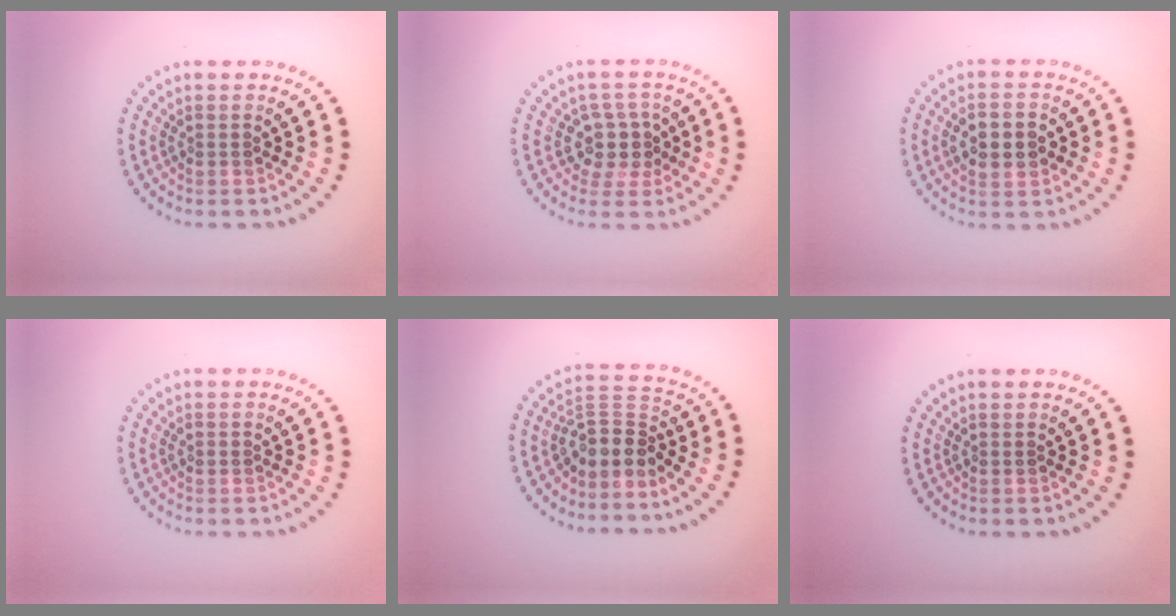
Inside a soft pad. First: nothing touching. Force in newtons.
{"total": 3.0, "press": 2.4, "slide": 1.7}
{"total": 4.3, "press": 4.3, "slide": 0.1}
{"total": 0.5, "press": 0.5, "slide": 0.2}
{"total": 3.5, "press": 2.6, "slide": 2.3}
{"total": 0.0}